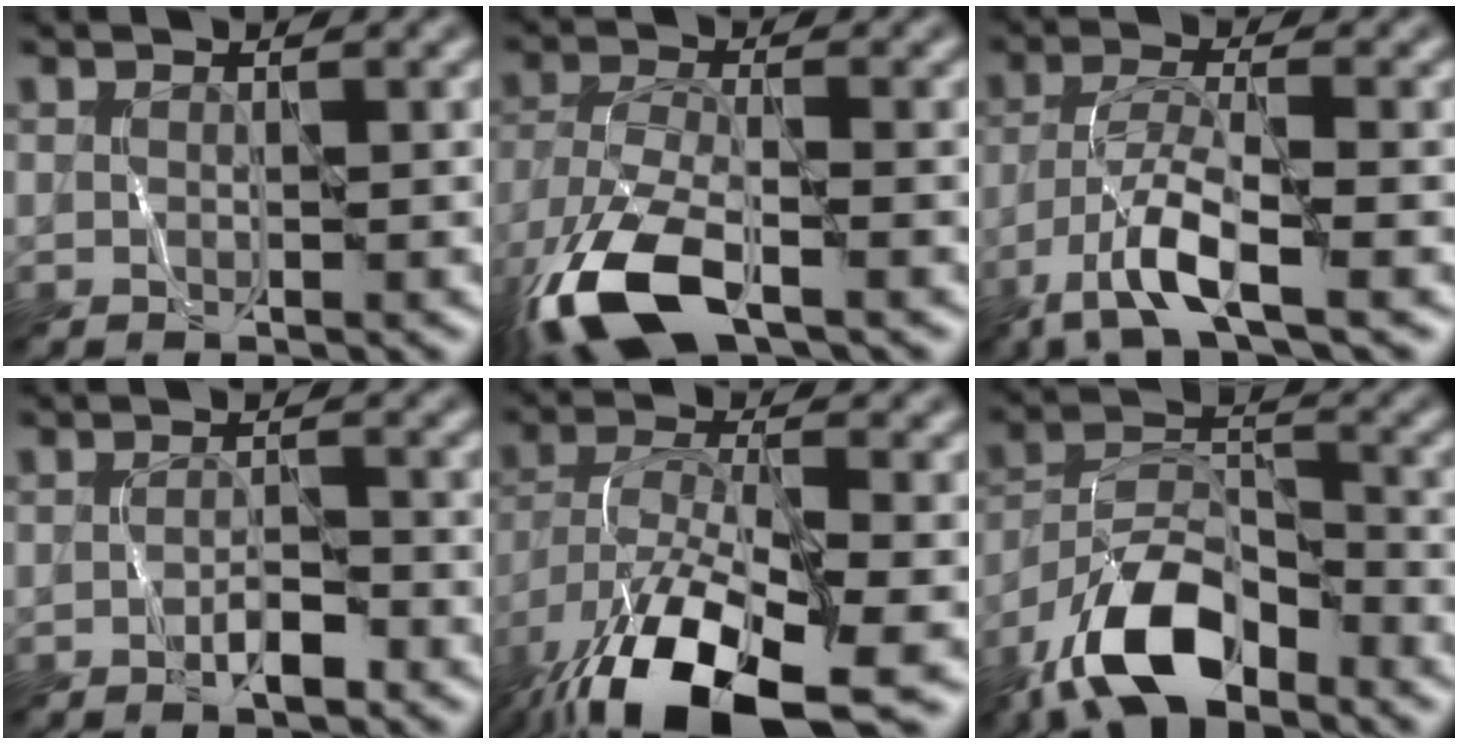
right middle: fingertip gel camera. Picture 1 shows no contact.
{"total": 10.0, "force": [-5.9, 3.9, 7.1], "torque": [-0.162, -0.020, -0.120]}
{"total": 5.6, "force": [-3.5, 0.8, 4.3], "torque": [-0.083, 0.000, -0.076]}
{"total": 1.9, "force": [-1.1, 0.5, 1.4], "torque": [-0.019, 0.007, -0.020]}
{"total": 14.6, "force": [-9.2, 5.0, 10.2], "torque": [-0.212, -0.032, -0.156]}
{"total": 8.7, "force": [-5.9, 3.4, 5.4], "torque": [-0.099, 0.006, -0.121]}